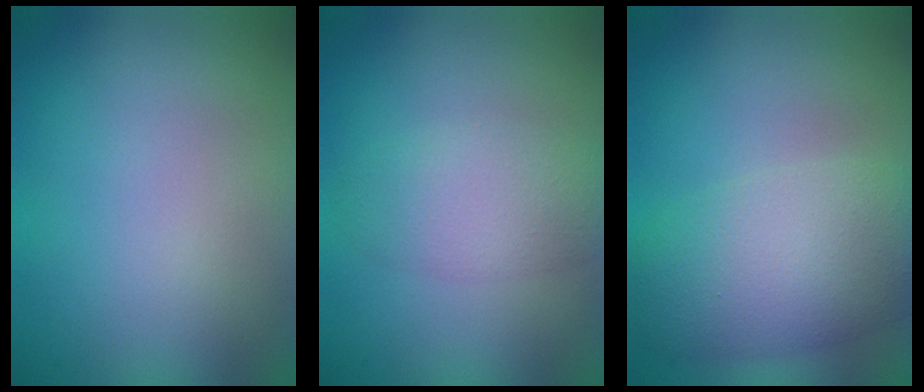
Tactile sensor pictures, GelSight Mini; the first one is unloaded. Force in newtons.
{"total": 3.7, "press": 3.7, "slide": 0.0}
{"total": 7.1, "press": 7.1, "slide": 0.3}